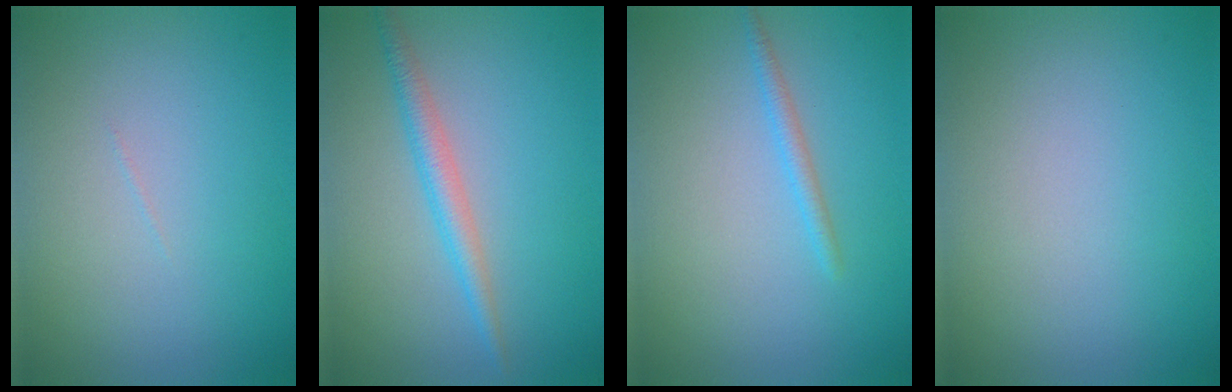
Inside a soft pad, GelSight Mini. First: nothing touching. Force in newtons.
{"total": 2.5, "press": 2.5, "slide": 0.1}
{"total": 1.3, "press": 1.3, "slide": 0.0}
{"total": 0.0}